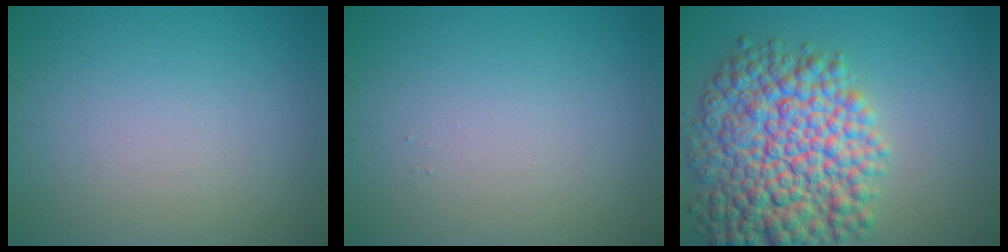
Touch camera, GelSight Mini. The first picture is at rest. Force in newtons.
{"total": 0.0}
{"total": 11.6, "press": 11.6, "slide": 0.3}